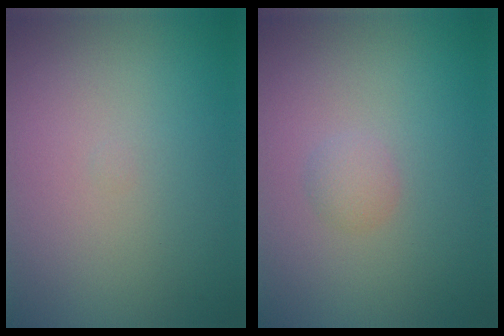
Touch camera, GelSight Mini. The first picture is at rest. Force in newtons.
{"total": 1.2, "press": 1.2, "slide": 0.0}